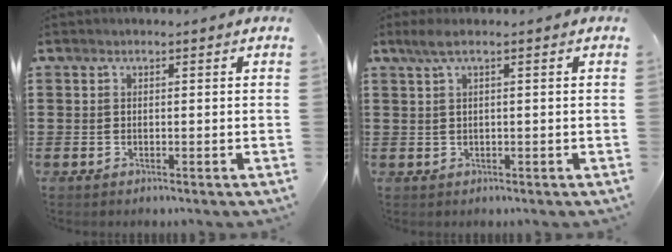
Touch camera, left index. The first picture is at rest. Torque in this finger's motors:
{"motor_torque": [0.35, -0.30, 0.18, 0.06]}